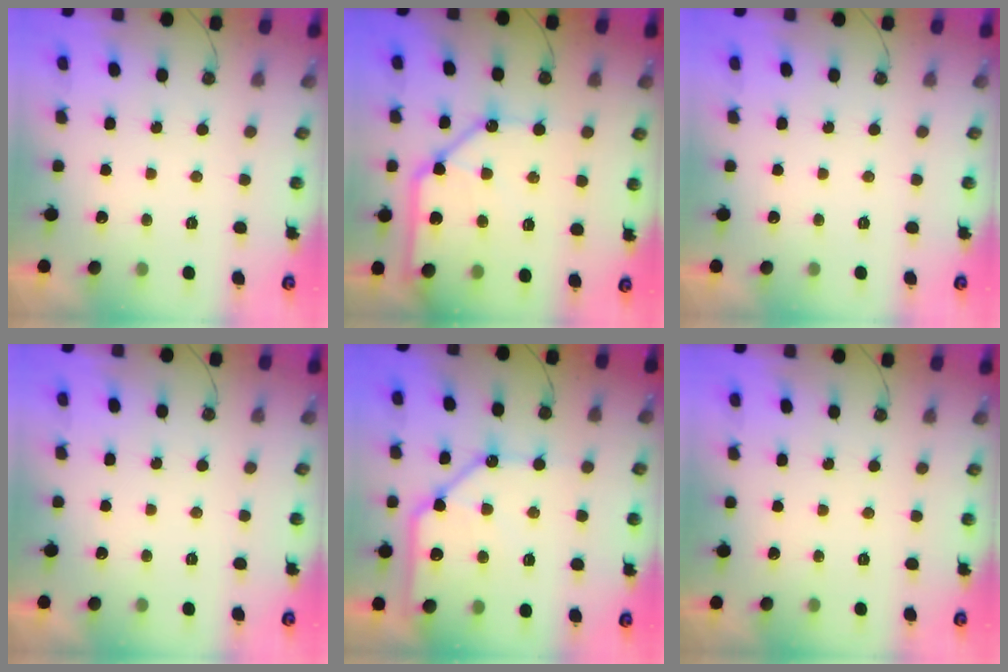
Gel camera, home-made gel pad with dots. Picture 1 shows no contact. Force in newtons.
{"total": 16.7, "press": 16.5, "slide": 2.6}
{"total": 0.0}
{"total": 0.0}
{"total": 13.3, "press": 13.2, "slide": 1.7}
{"total": 0.0}